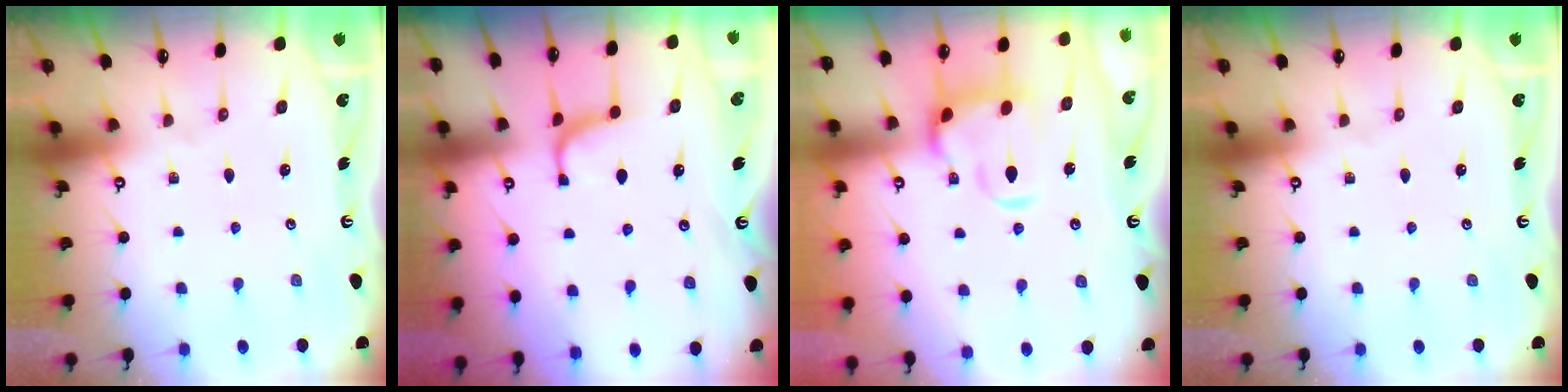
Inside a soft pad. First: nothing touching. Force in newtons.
{"total": 2.2, "press": 2.2, "slide": 0.3}
{"total": 6.2, "press": 6.0, "slide": 1.6}
{"total": 0.0}